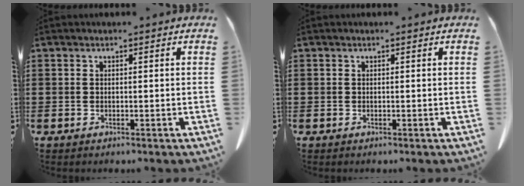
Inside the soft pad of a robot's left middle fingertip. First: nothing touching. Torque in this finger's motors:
{"motor_torque": [-0.11, 0.11, 0.00, 0.01]}